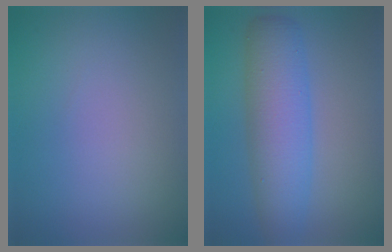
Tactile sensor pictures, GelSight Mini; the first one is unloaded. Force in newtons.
{"total": 6.1, "press": 6.1, "slide": 0.1}